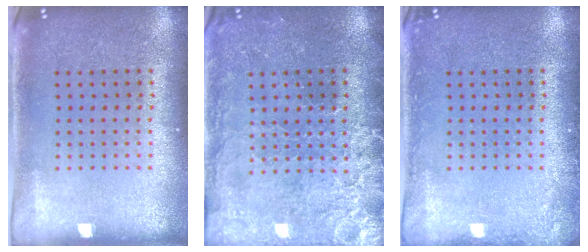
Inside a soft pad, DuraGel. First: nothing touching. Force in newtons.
{"total": 3.3, "press": 3.2, "slide": 1.0}
{"total": 1.2, "press": 1.2, "slide": 0.2}